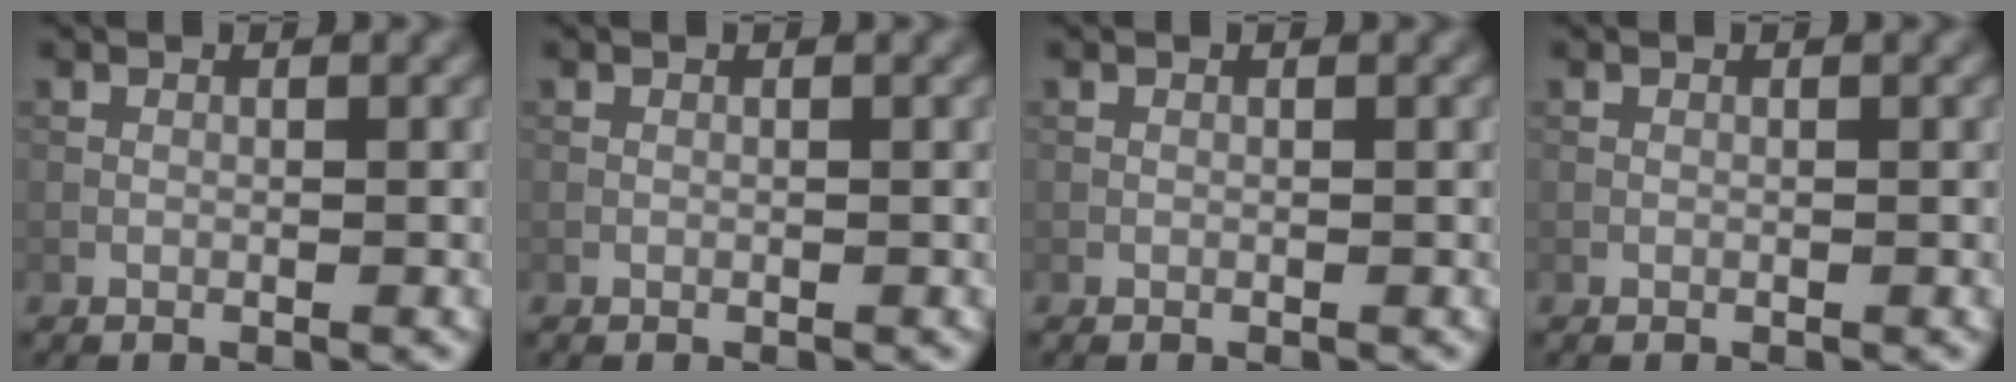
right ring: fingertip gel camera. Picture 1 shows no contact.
{"total": 0.0}
{"total": 0.0}
{"total": 0.0}